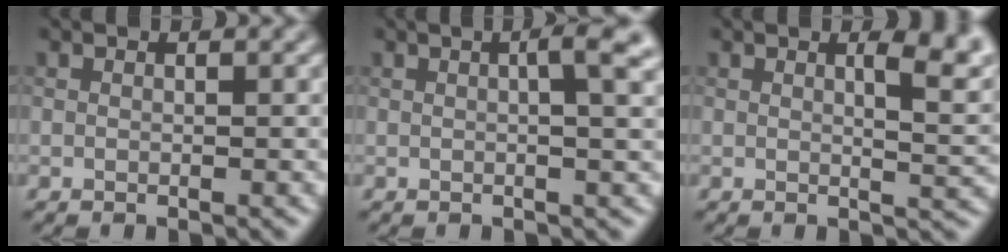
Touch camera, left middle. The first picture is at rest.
{"total": 4.6, "force": [0.9, 1.4, 4.2], "torque": [-0.042, 0.019, 0.006]}
{"total": 4.6, "force": [1.8, 1.5, 4.0], "torque": [-0.042, 0.001, 0.024]}